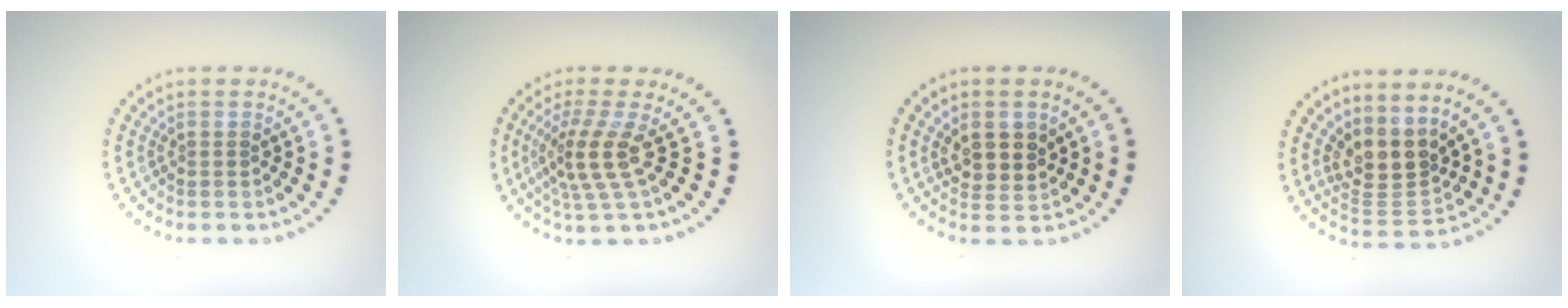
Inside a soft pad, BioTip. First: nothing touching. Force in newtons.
{"total": 3.7, "press": 2.7, "slide": 2.5}
{"total": 2.7, "press": 2.5, "slide": 1.0}
{"total": 3.6, "press": 2.7, "slide": 2.4}